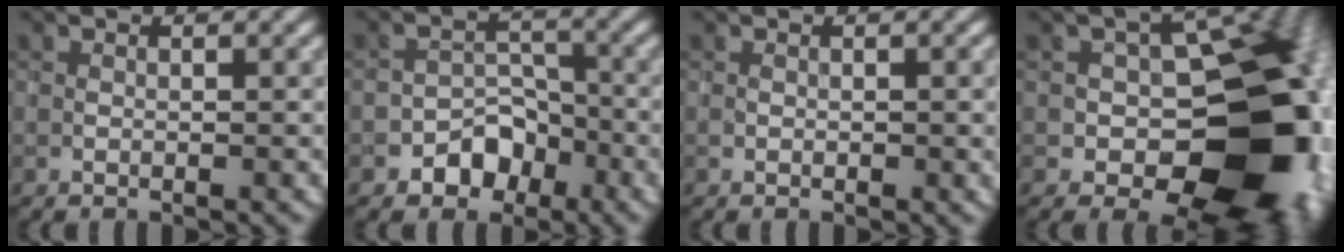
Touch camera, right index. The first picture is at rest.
{"total": 4.0, "force": [-2.5, 2.8, 1.4], "torque": [-0.006, 0.012, -0.040]}
{"total": 1.0, "force": [0.0, 0.5, 0.9], "torque": [-0.016, -0.002, 0.003]}
{"total": 18.0, "force": [-3.6, 12.0, 12.9], "torque": [-0.104, 0.015, -0.047]}